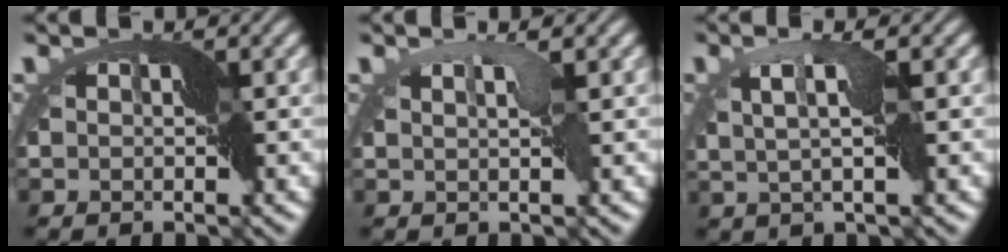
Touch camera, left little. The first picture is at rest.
{"total": 1.4, "force": [1.0, -0.6, 0.8], "torque": [-0.024, 0.002, 0.017]}
{"total": 2.1, "force": [1.0, -0.6, 1.8], "torque": [-0.056, 0.003, 0.017]}